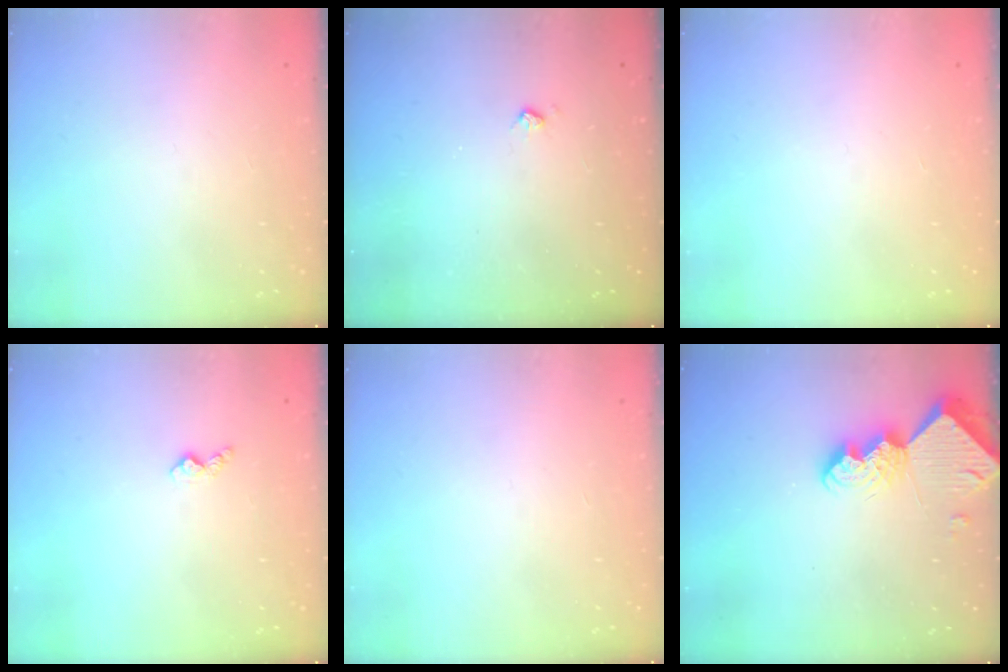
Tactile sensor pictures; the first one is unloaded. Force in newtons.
{"total": 3.4, "press": 3.3, "slide": 0.7}
{"total": 0.0}
{"total": 3.6, "press": 3.6, "slide": 0.5}
{"total": 0.0}
{"total": 9.0, "press": 9.0, "slide": 0.8}